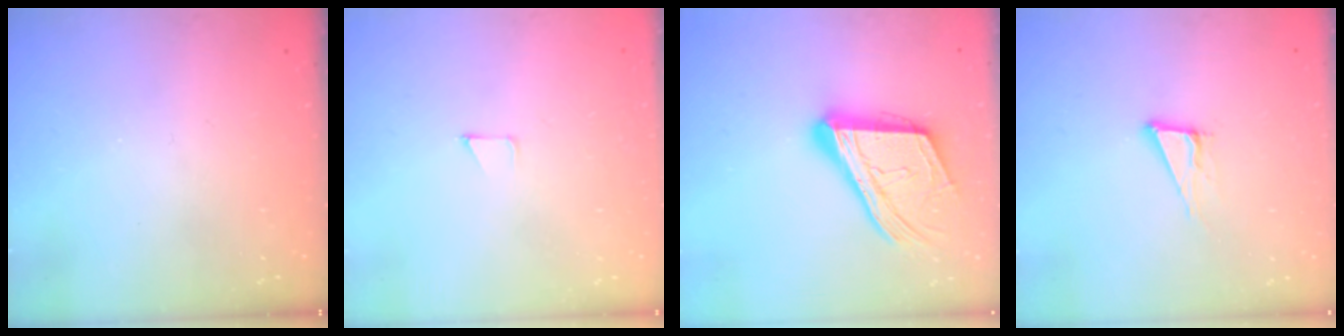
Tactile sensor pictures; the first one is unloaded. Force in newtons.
{"total": 2.6, "press": 2.6, "slide": 0.2}
{"total": 19.1, "press": 18.9, "slide": 2.6}
{"total": 6.8, "press": 6.2, "slide": 2.8}